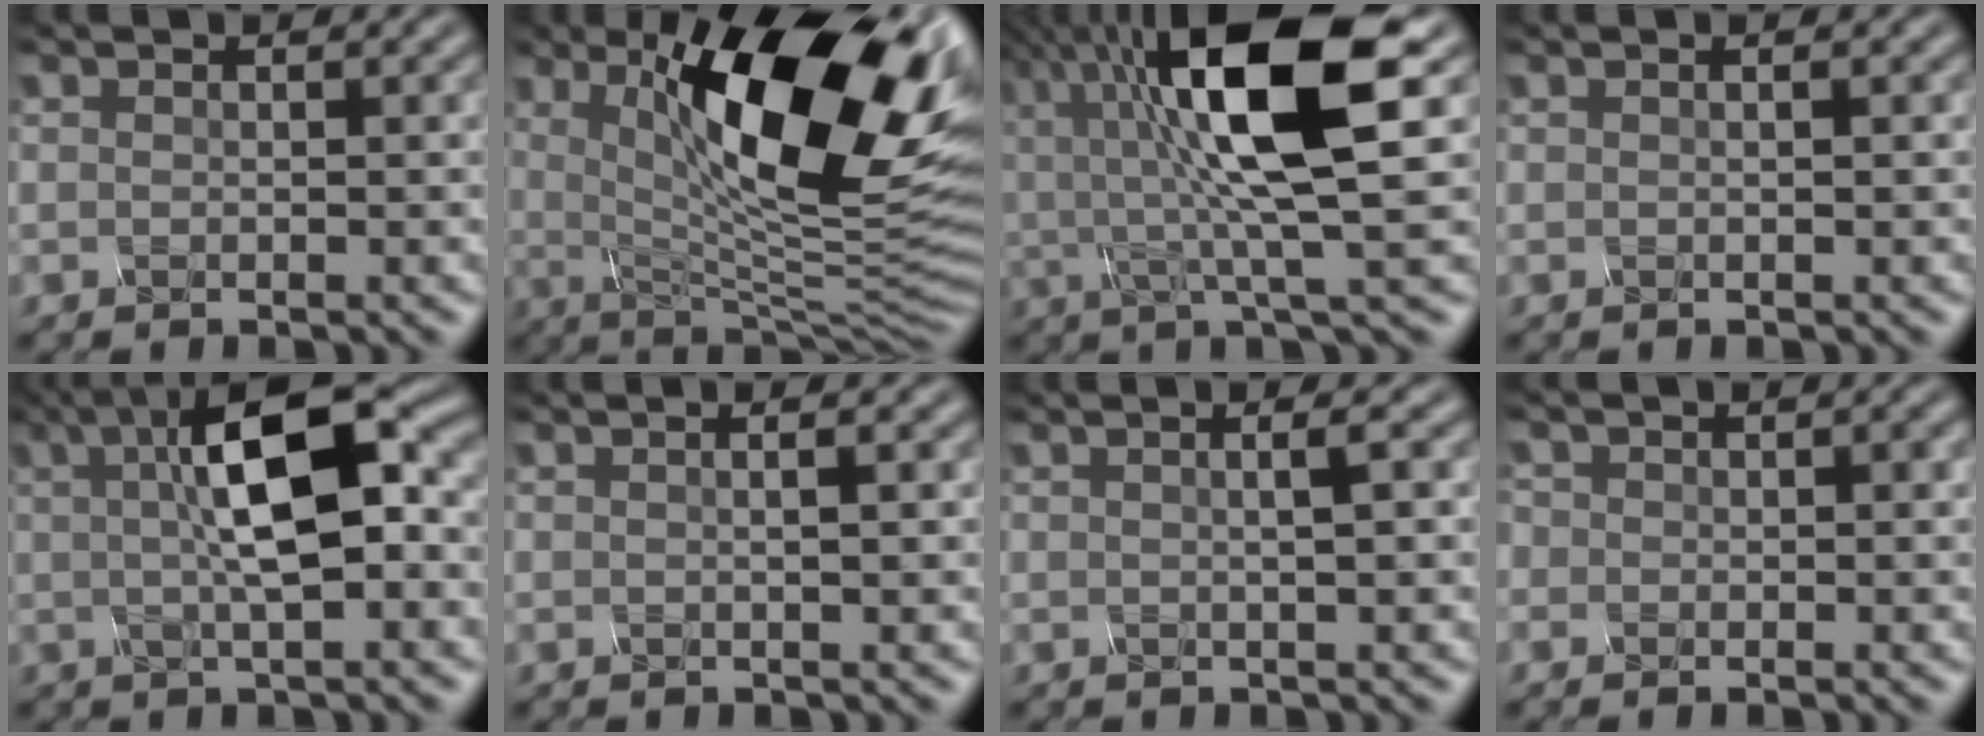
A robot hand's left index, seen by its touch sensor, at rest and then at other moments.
{"total": 14.4, "force": [4.3, 4.7, 12.9], "torque": [-0.181, -0.008, 0.066]}
{"total": 11.3, "force": [3.1, 2.8, 10.5], "torque": [-0.189, 0.005, 0.054]}
{"total": 0.8, "force": [0.2, 0.2, 0.7], "torque": [-0.011, 0.005, -0.001]}
{"total": 9.6, "force": [1.7, 2.7, 9.0], "torque": [-0.136, 0.017, 0.022]}
{"total": 2.3, "force": [0.7, 1.0, 2.0], "torque": [-0.011, 0.006, -0.011]}
{"total": 3.5, "force": [0.9, 1.5, 3.0], "torque": [-0.016, 0.020, -0.014]}
{"total": 1.3, "force": [-0.2, 1.2, 0.5], "torque": [-0.004, 0.000, -0.009]}